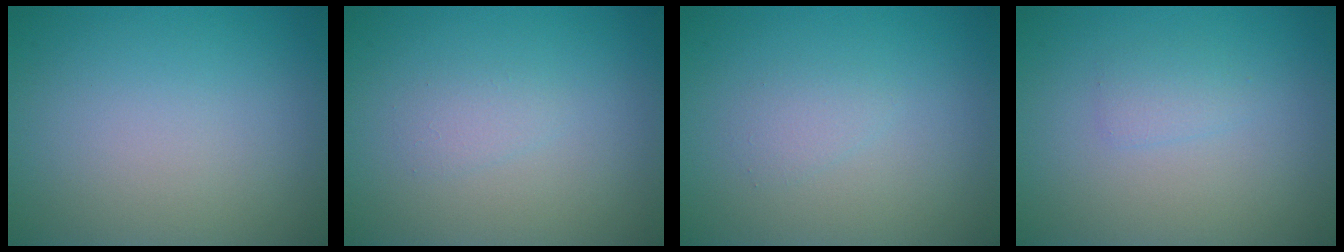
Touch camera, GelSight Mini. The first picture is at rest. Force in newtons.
{"total": 1.0, "press": 1.0, "slide": 0.0}
{"total": 1.1, "press": 1.1, "slide": 0.1}
{"total": 1.1, "press": 1.1, "slide": 0.0}